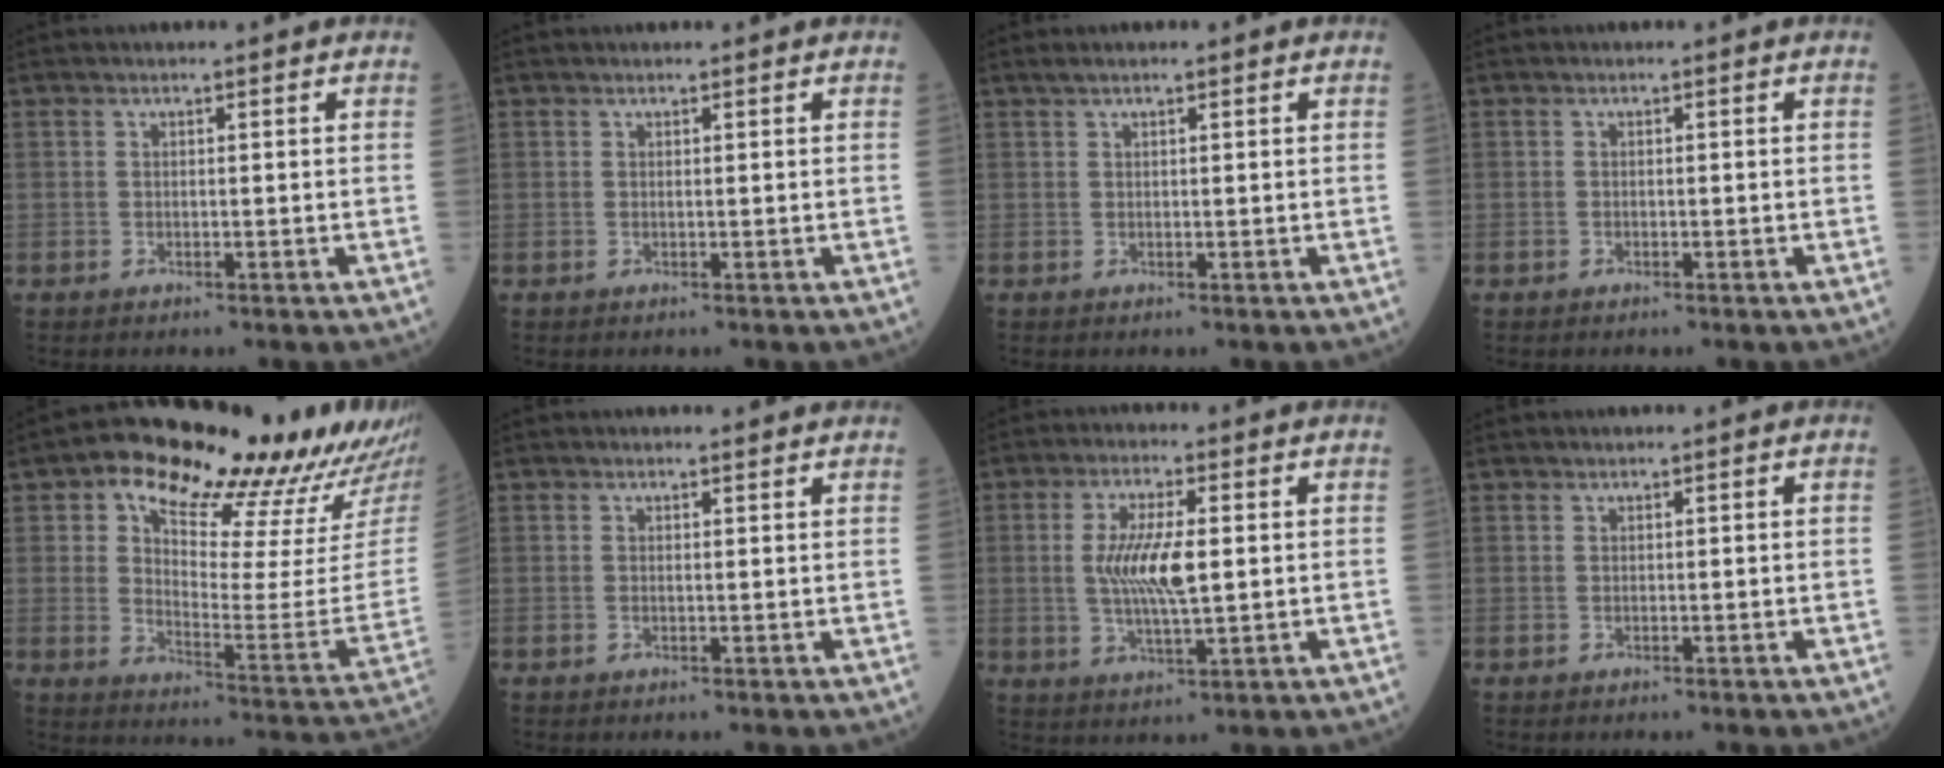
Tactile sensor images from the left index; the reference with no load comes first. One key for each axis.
{"total": 0.6, "fx": 0.6, "fy": 0.1, "fz": 0.3, "tx": -0.010, "ty": 0.007, "tz": 0.009}
{"total": 2.1, "fx": 1.7, "fy": 0.4, "fz": 1.3, "tx": -0.024, "ty": 0.027, "tz": 0.030}
{"total": 0.0}
{"total": 22.0, "fx": 17.2, "fy": 4.1, "fz": 13.1, "tx": -0.190, "ty": -0.029, "tz": 0.229}
{"total": 1.5, "fx": 1.5, "fy": 0.1, "fz": 0.2, "tx": -0.013, "ty": -0.001, "tz": 0.016}
{"total": 7.8, "fx": 0.6, "fy": 1.5, "fz": 7.7, "tx": -0.161, "ty": -0.003, "tz": 0.016}
{"total": 0.0}